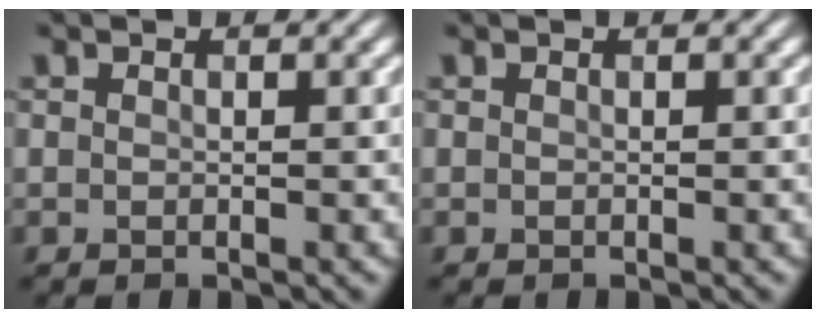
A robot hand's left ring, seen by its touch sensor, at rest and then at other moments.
{"total": 0.0}